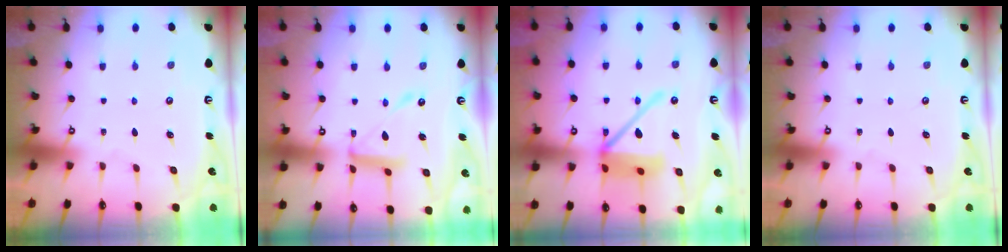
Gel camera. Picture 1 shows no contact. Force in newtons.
{"total": 12.5, "press": 12.4, "slide": 1.1}
{"total": 15.9, "press": 15.8, "slide": 1.9}
{"total": 0.0}